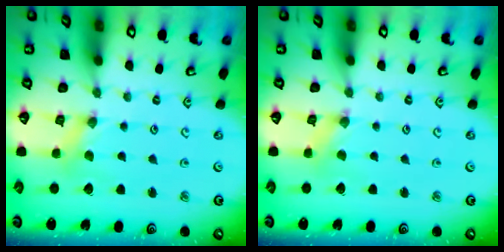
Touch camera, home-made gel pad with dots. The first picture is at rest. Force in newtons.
{"total": 0.0}